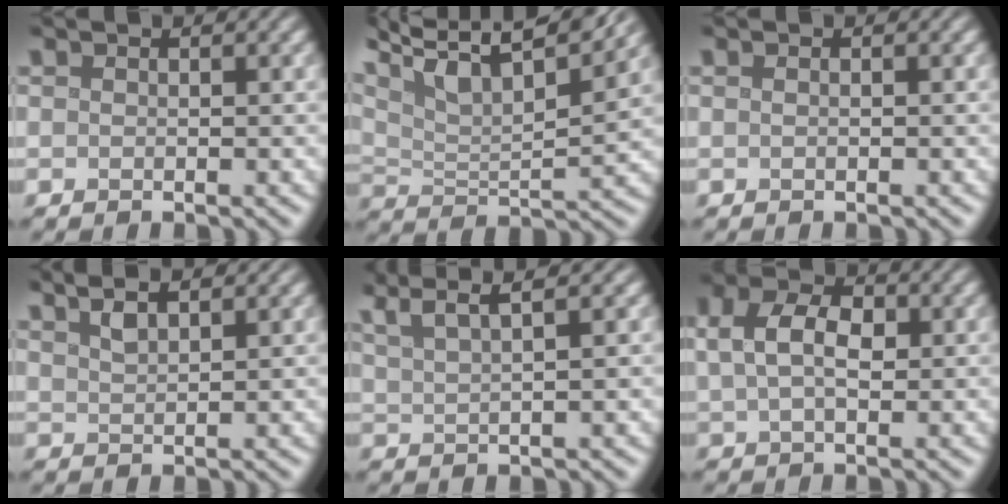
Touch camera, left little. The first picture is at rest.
{"total": 10.6, "force": [7.1, 3.4, 7.1], "torque": [-0.134, 0.016, 0.119]}
{"total": 0.5, "force": [0.1, 0.1, 0.5], "torque": [-0.010, -0.001, -0.002]}
{"total": 3.7, "force": [2.7, 1.3, 2.2], "torque": [-0.026, 0.022, 0.030]}
{"total": 5.5, "force": [4.1, 1.1, 3.5], "torque": [-0.062, 0.027, 0.050]}
{"total": 4.7, "force": [1.1, 3.0, 3.5], "torque": [-0.068, 0.011, 0.011]}